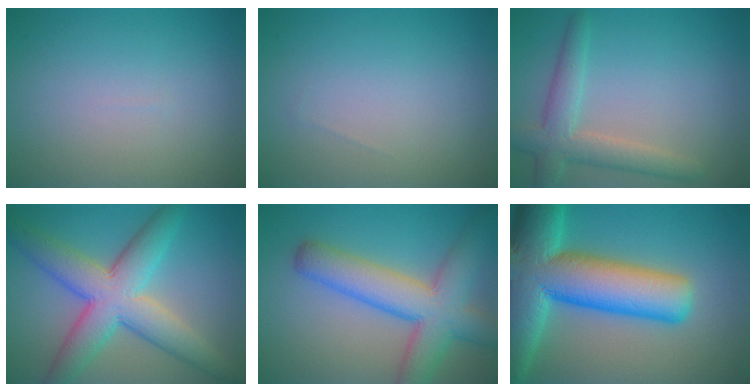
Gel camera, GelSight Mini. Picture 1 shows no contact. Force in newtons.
{"total": 0.0}
{"total": 4.1, "press": 4.1, "slide": 0.2}
{"total": 8.5, "press": 8.5, "slide": 0.4}
{"total": 8.3, "press": 8.3, "slide": 0.3}
{"total": 15.6, "press": 15.6, "slide": 0.7}